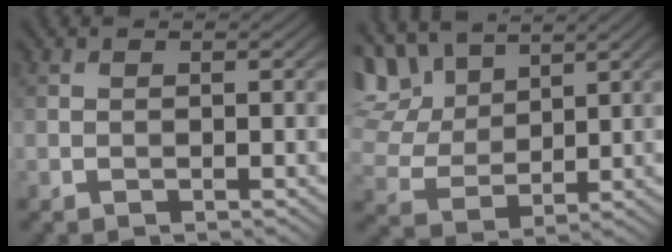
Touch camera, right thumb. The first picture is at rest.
{"total": 10.1, "force": [6.8, 5.0, 5.6], "torque": [-0.166, 0.013, 0.131]}